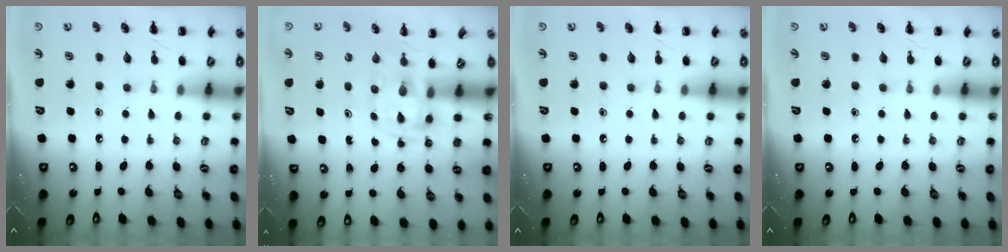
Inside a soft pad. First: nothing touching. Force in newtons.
{"total": 2.8, "press": 2.5, "slide": 1.3}
{"total": 0.0}
{"total": 0.0}